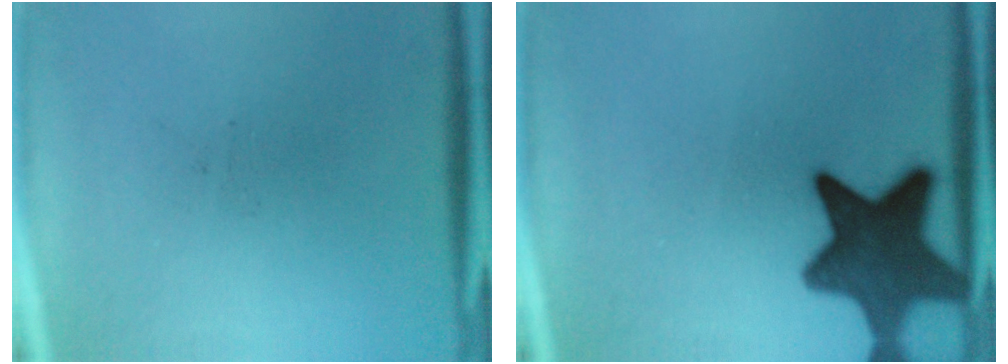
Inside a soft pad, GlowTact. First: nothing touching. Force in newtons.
{"total": 12.7}